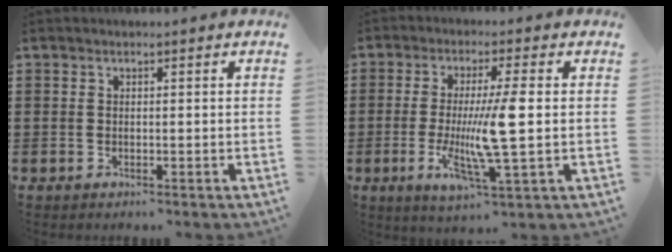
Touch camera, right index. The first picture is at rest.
{"total": 9.4, "force": [-0.2, 0.7, 9.4], "torque": [-0.187, -0.015, -0.012]}